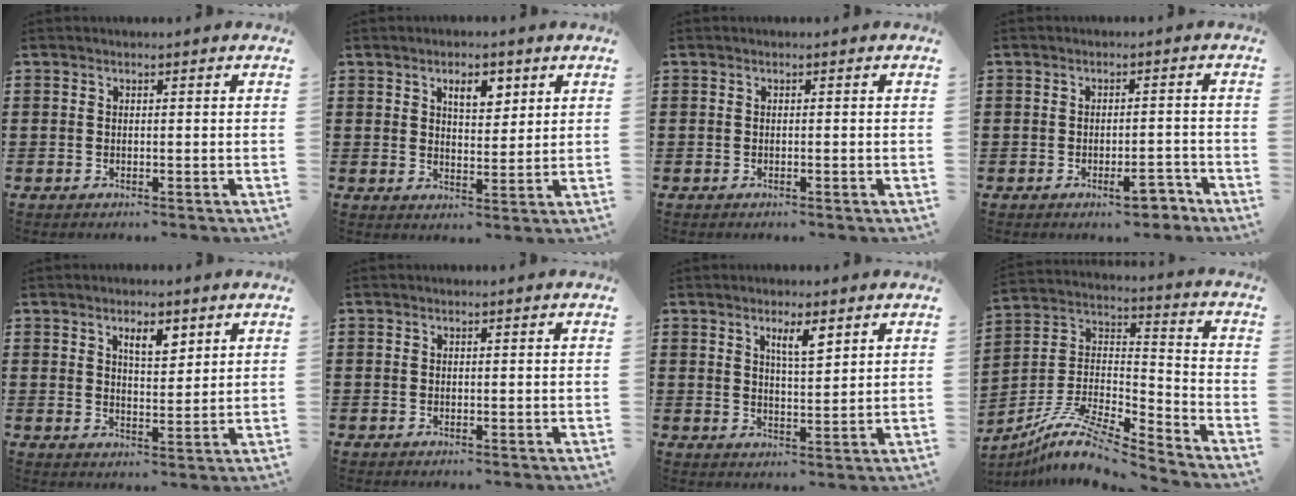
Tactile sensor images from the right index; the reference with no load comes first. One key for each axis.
{"total": 4.6, "fx": 2.5, "fy": 2.2, "fz": 3.2, "tx": -0.047, "ty": 0.000, "tz": 0.037}
{"total": 0.0}
{"total": 4.1, "fx": -3.0, "fy": 1.5, "fz": 2.3, "tx": -0.035, "ty": 0.007, "tz": -0.054}
{"total": 4.2, "fx": 2.6, "fy": 1.5, "fz": 2.9, "tx": -0.047, "ty": 0.001, "tz": 0.041}
{"total": 0.0}
{"total": 3.9, "fx": 2.4, "fy": 0.9, "fz": 2.9, "tx": -0.046, "ty": -0.001, "tz": 0.036}
{"total": 10.9, "fx": -9.0, "fy": 2.1, "fz": 5.8, "tx": -0.118, "ty": 0.012, "tz": -0.180}